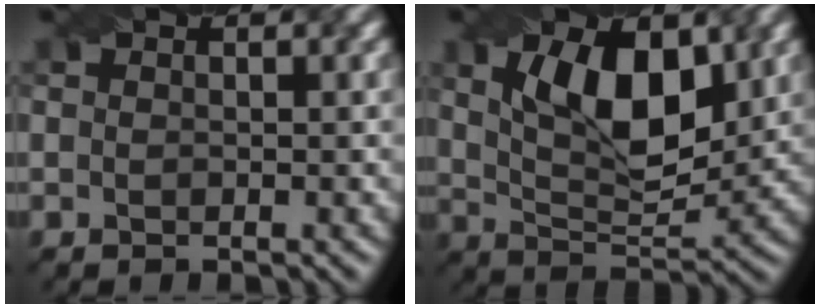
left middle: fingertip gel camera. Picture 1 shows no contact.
{"total": 8.4, "force": [2.7, 3.9, 6.9], "torque": [-0.117, 0.004, 0.046]}